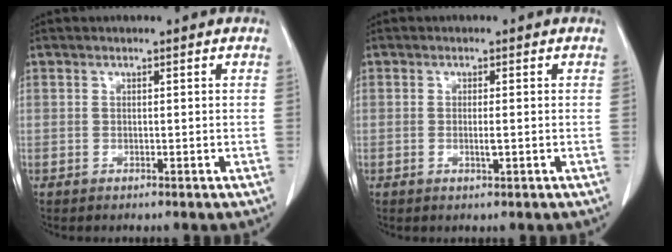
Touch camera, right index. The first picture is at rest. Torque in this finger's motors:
{"motor_torque": [-0.14, 0.02, 0.00, 0.02]}